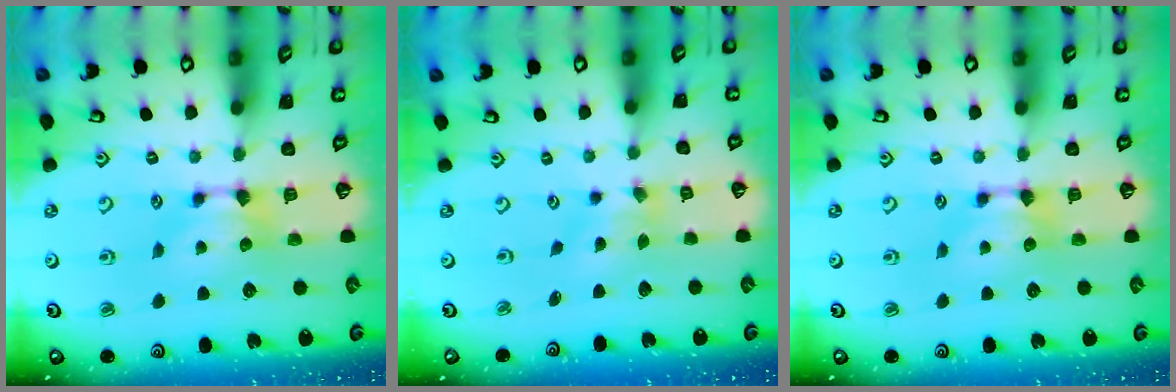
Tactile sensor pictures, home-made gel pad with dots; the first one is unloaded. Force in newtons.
{"total": 1.2, "press": 0.0, "slide": 1.2}
{"total": 0.0}